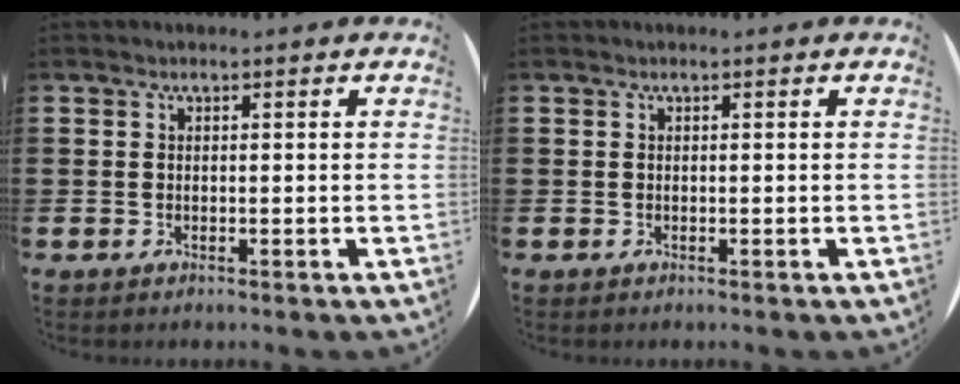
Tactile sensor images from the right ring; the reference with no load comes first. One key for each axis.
{"total": 0.0}